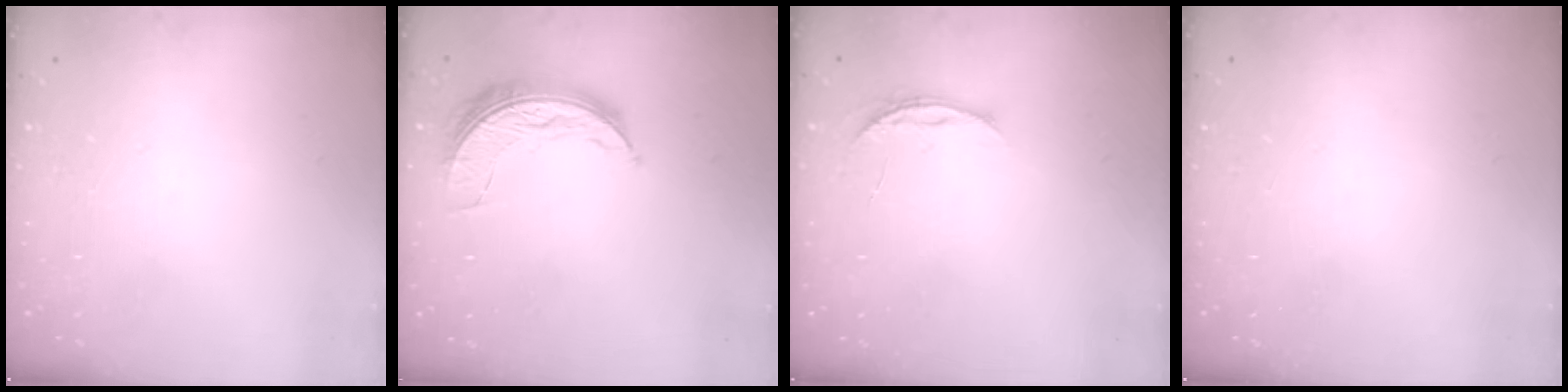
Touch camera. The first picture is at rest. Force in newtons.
{"total": 7.6, "press": 7.6, "slide": 0.1}
{"total": 4.0, "press": 3.9, "slide": 0.5}
{"total": 0.0}